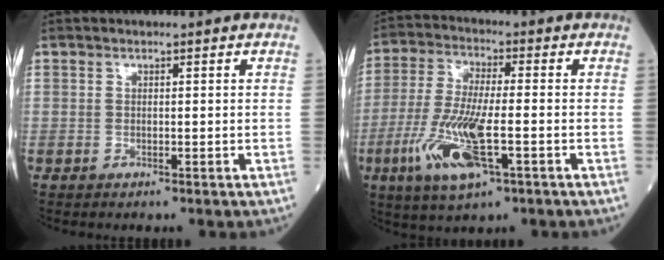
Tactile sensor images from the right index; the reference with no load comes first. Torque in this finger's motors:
{"motor_torque": [1.10, -1.04, 0.59, 0.21]}